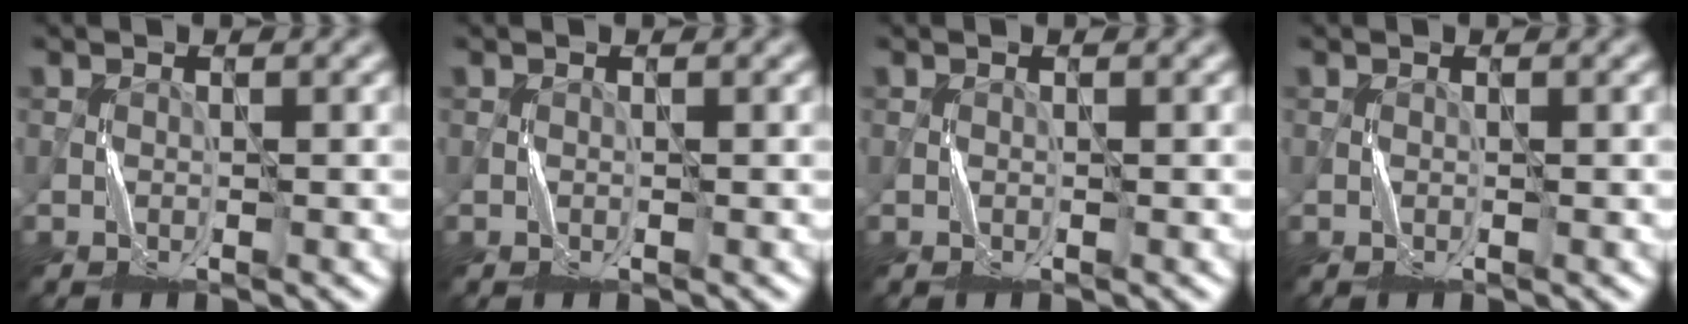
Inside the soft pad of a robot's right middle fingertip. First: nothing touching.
{"total": 0.0}
{"total": 0.0}
{"total": 0.0}